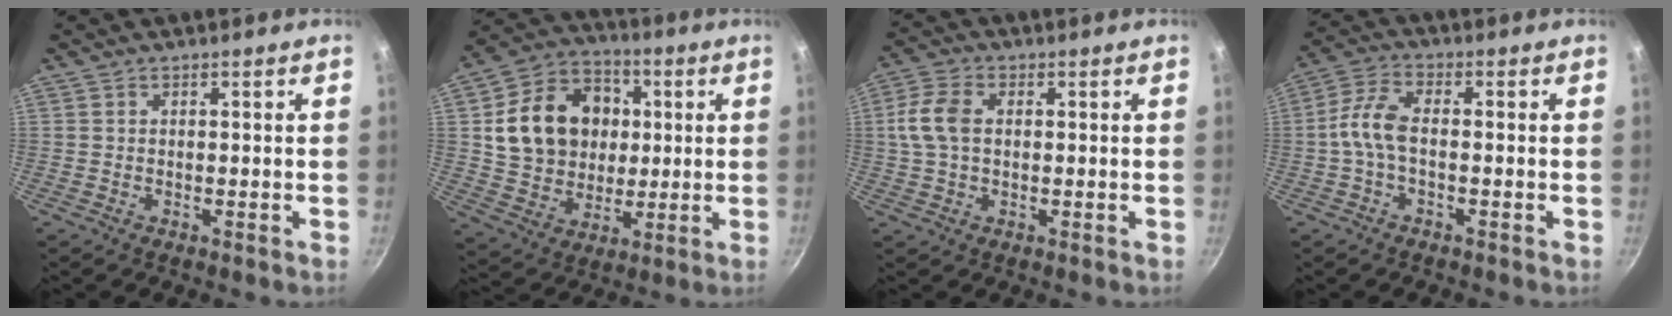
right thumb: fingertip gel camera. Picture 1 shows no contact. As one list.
[{"total": 18.5, "force": [2.7, 15.0, 10.6], "torque": [-0.150, 0.018, 0.049]}, {"total": 7.2, "force": [0.8, 4.6, 5.5], "torque": [-0.117, 0.016, 0.009]}, {"total": 6.3, "force": [-1.2, 2.8, 5.6], "torque": [-0.128, 0.025, -0.035]}]